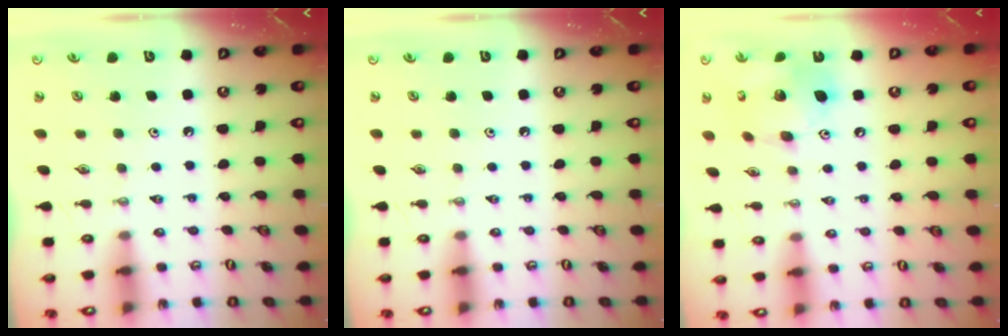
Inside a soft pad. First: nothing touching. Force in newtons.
{"total": 0.0}
{"total": 15.2, "press": 15.1, "slide": 1.9}